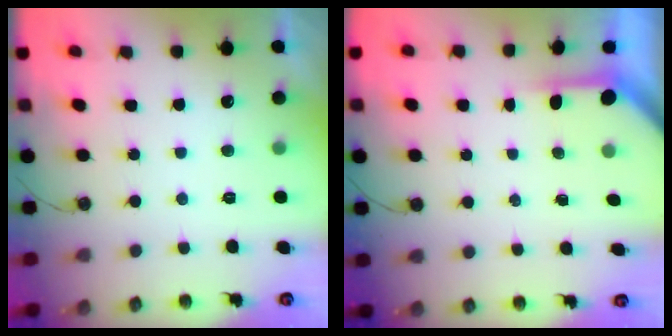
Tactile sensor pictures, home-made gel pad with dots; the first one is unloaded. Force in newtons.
{"total": 3.5, "press": 3.4, "slide": 0.3}